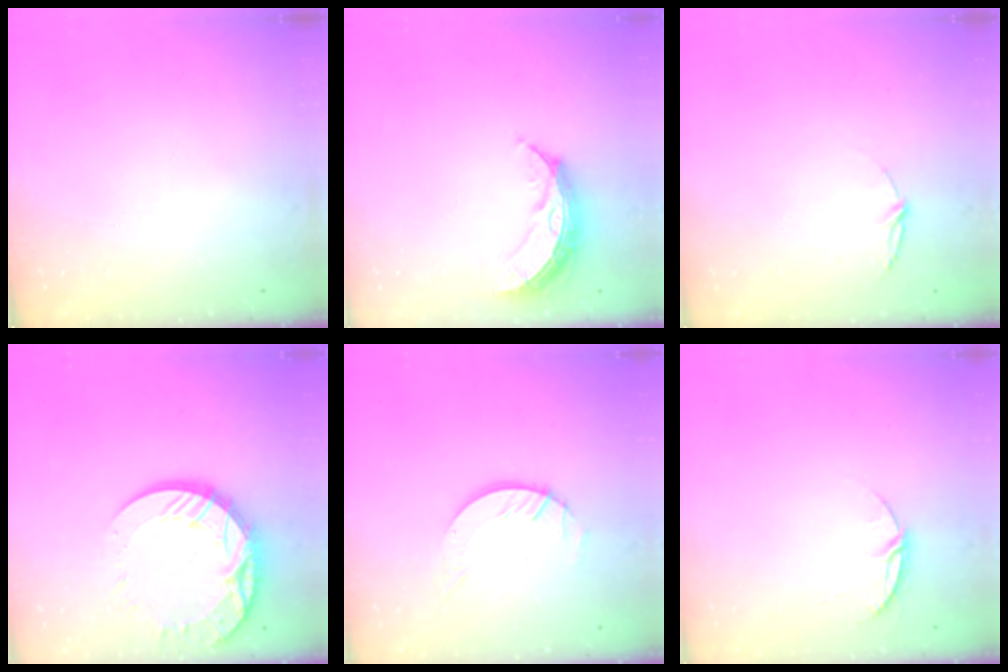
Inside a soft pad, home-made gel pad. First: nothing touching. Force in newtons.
{"total": 9.3, "press": 9.3, "slide": 0.0}
{"total": 4.8, "press": 4.8, "slide": 0.5}
{"total": 16.6, "press": 16.5, "slide": 1.3}
{"total": 4.8, "press": 4.8, "slide": 0.3}
{"total": 5.6, "press": 5.5, "slide": 0.6}